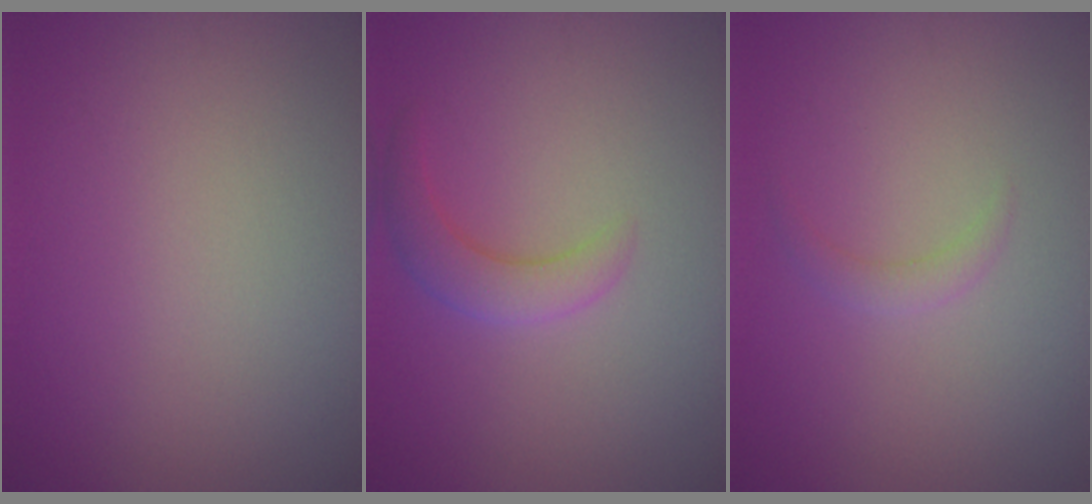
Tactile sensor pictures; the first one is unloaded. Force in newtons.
{"total": 2.6, "press": 2.6, "slide": 0.1}
{"total": 1.1, "press": 1.1, "slide": 0.0}